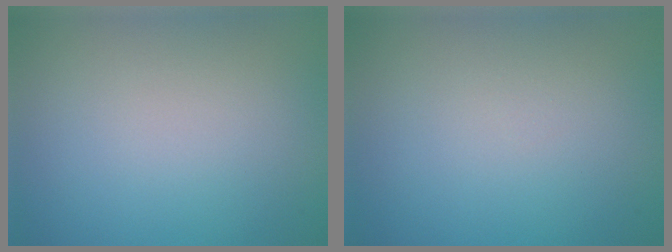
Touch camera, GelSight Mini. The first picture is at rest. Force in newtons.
{"total": 0.0}